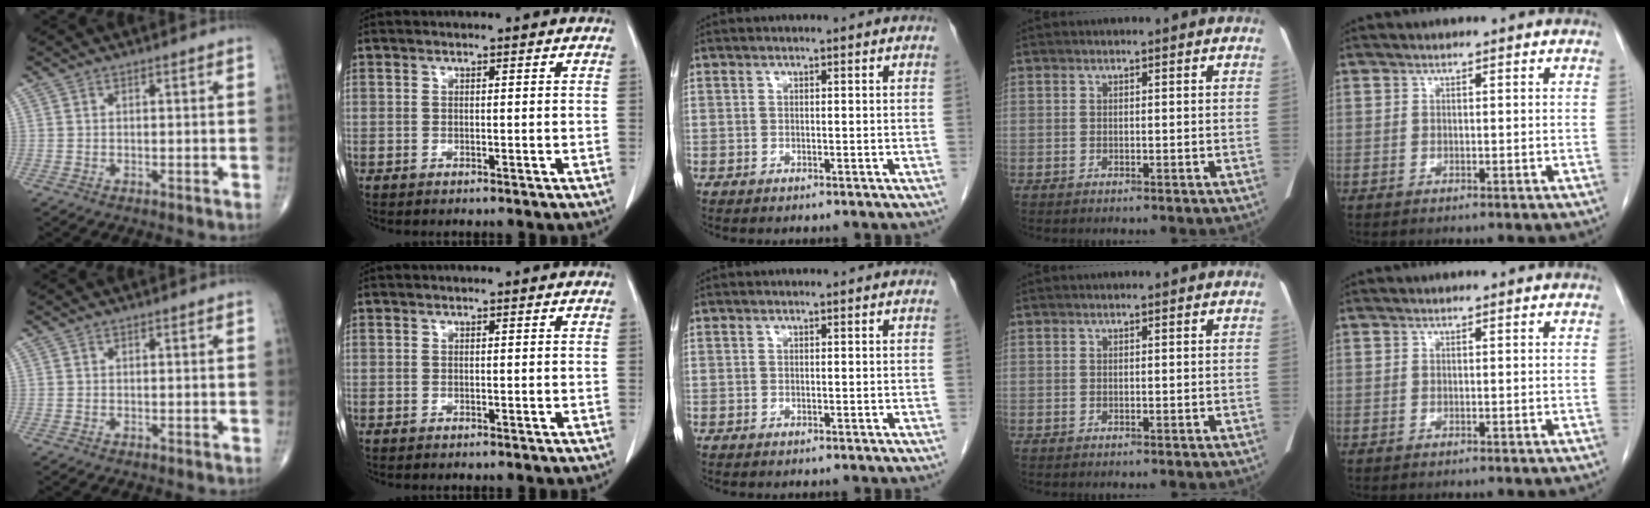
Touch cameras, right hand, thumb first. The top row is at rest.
{}